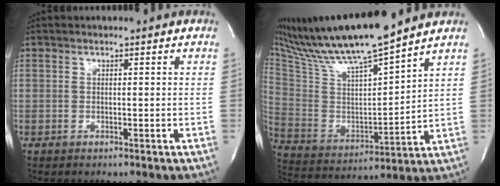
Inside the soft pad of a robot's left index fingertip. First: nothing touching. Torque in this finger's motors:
{"motor_torque": [0.51, 0.13, 0.60, 0.10]}